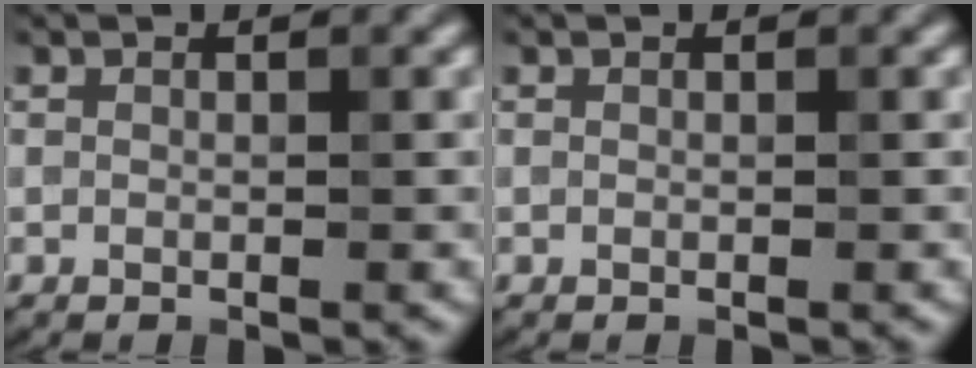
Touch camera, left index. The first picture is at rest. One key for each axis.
{"total": 0.0}